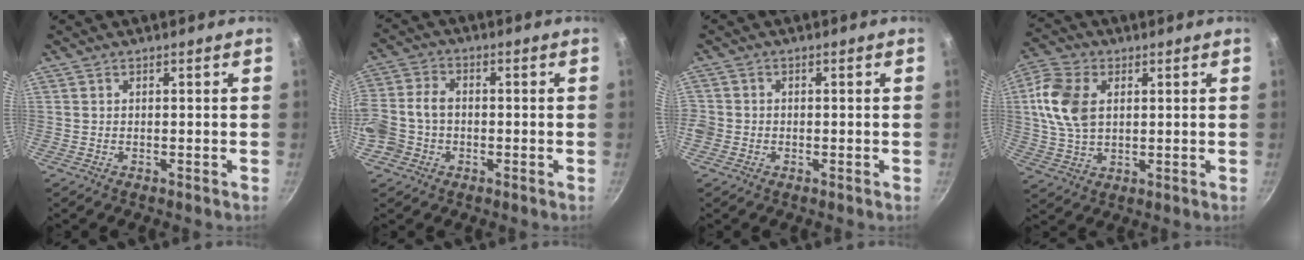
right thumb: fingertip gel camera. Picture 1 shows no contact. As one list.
[{"total": 9.8, "force": [-2.4, 7.8, 5.5], "torque": [-0.102, 0.030, -0.055]}, {"total": 3.4, "force": [-1.2, 3.0, 1.1], "torque": [-0.023, 0.008, -0.026]}, {"total": 11.9, "force": [2.2, 8.0, 8.5], "torque": [-0.155, 0.002, 0.036]}]